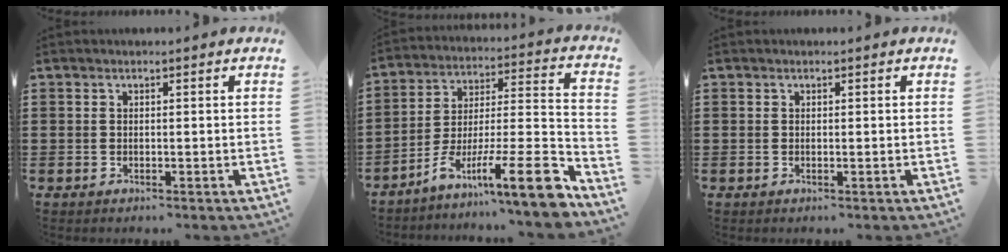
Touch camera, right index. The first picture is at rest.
{"total": 14.4, "force": [-9.6, 1.8, 10.5], "torque": [-0.167, 0.023, -0.170]}
{"total": 0.0}